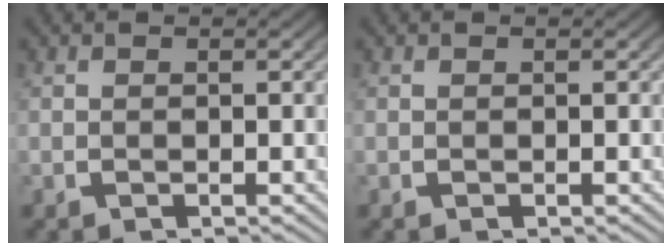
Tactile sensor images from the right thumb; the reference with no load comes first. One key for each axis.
{"total": 0.0}